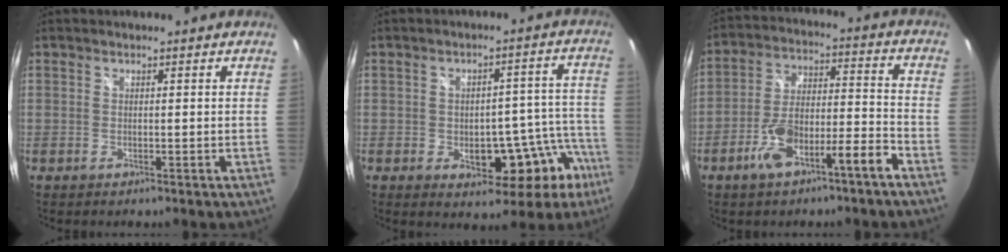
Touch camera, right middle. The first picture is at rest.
{"total": 12.8, "force": [-6.4, 7.5, 8.2], "torque": [-0.091, 0.024, -0.066]}
{"total": 10.8, "force": [-6.8, 2.5, 8.0], "torque": [-0.152, 0.017, -0.110]}